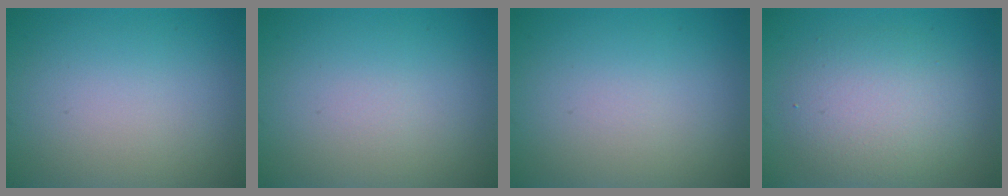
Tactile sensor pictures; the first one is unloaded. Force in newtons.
{"total": 0.0}
{"total": 0.0}
{"total": 4.6, "press": 4.6, "slide": 0.2}